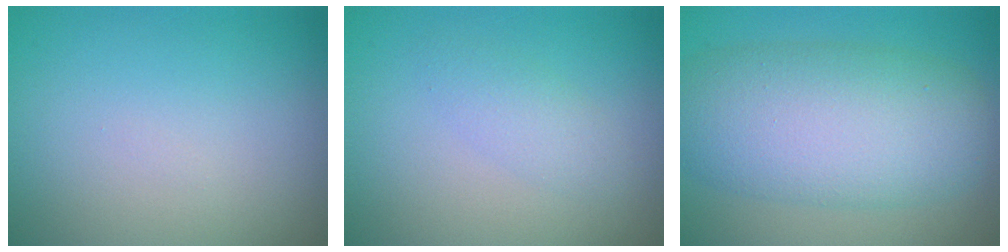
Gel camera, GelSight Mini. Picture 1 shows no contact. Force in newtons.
{"total": 1.7, "press": 1.7, "slide": 0.0}
{"total": 9.1, "press": 9.1, "slide": 0.3}